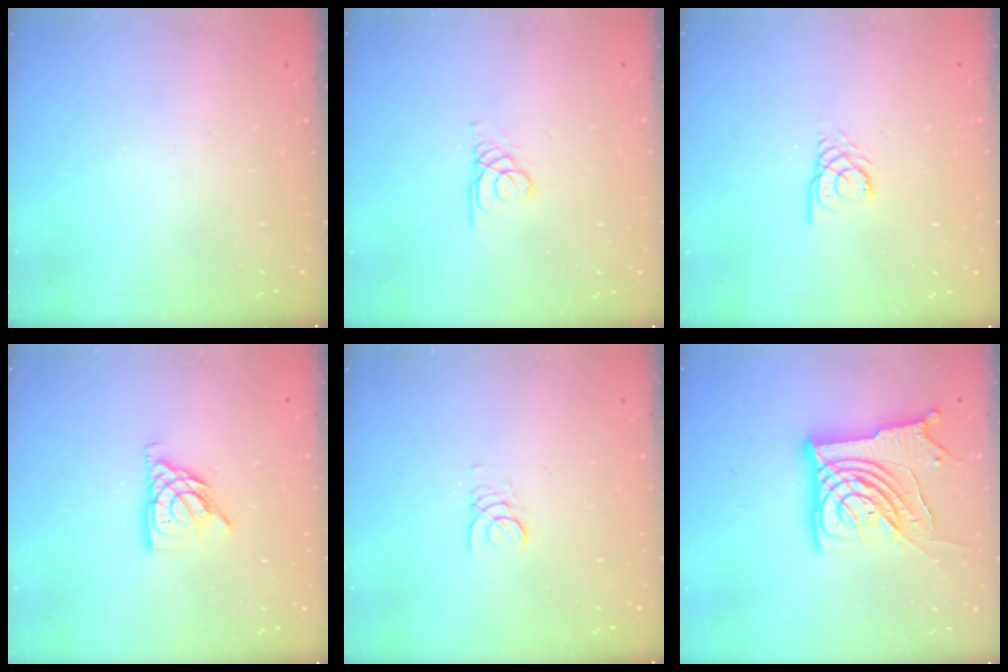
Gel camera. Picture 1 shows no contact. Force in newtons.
{"total": 1.7, "press": 1.7, "slide": 0.1}
{"total": 2.7, "press": 2.7, "slide": 0.2}
{"total": 9.0, "press": 9.0, "slide": 0.6}
{"total": 1.4, "press": 1.4, "slide": 0.2}
{"total": 17.0, "press": 16.9, "slide": 1.7}